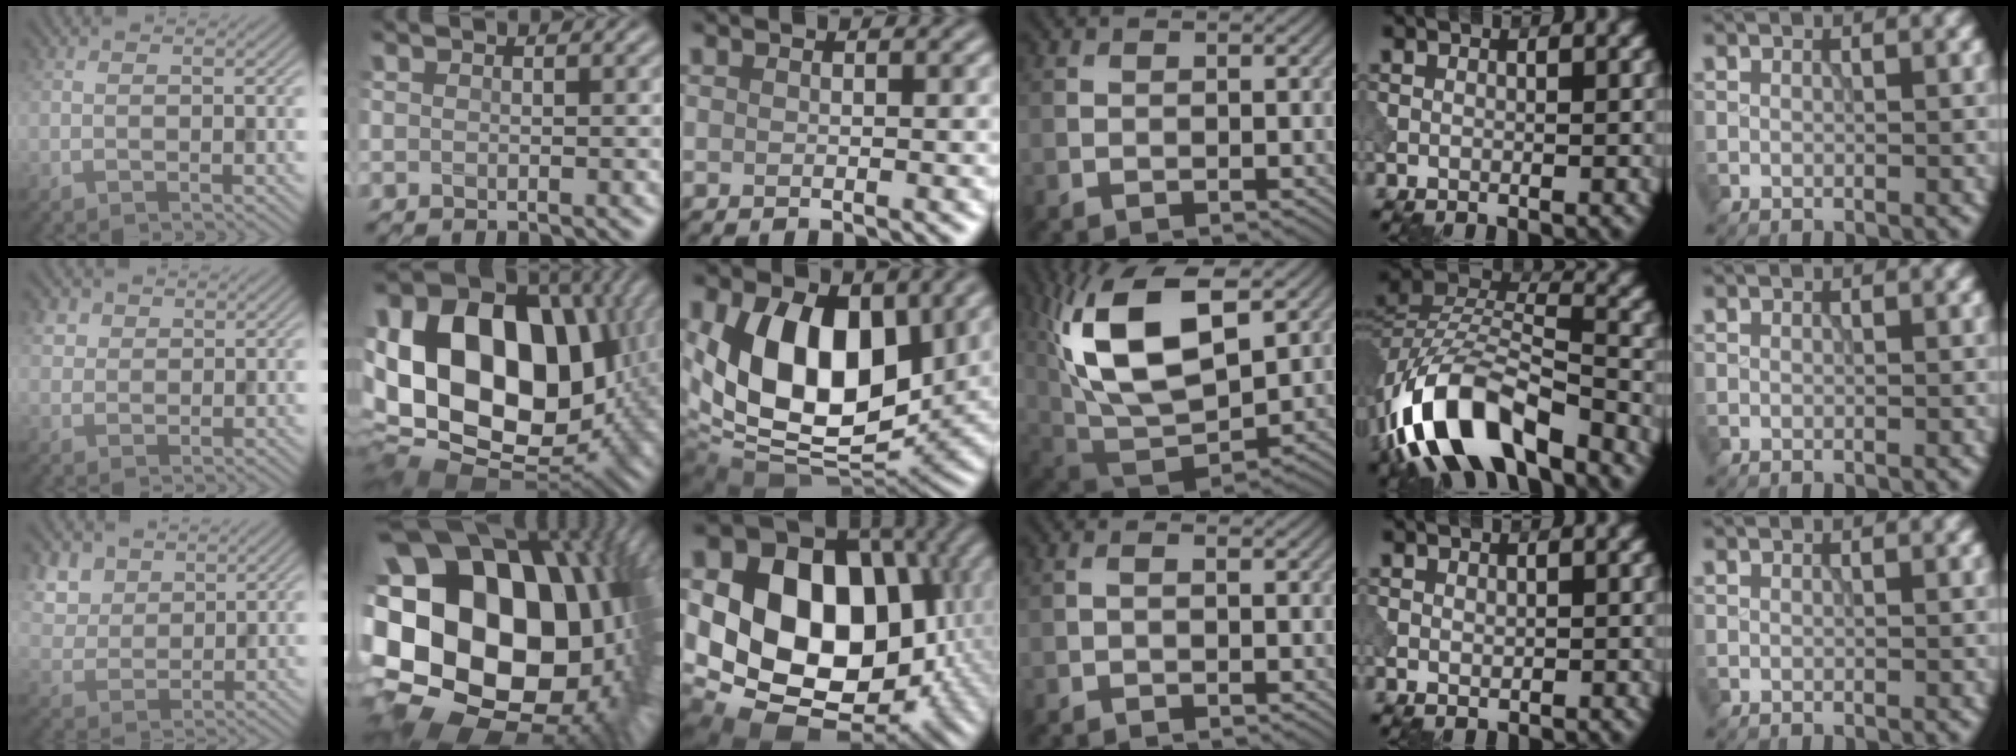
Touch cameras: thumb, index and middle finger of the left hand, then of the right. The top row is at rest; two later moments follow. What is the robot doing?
{"motion": "insert", "object": "peg toy"}